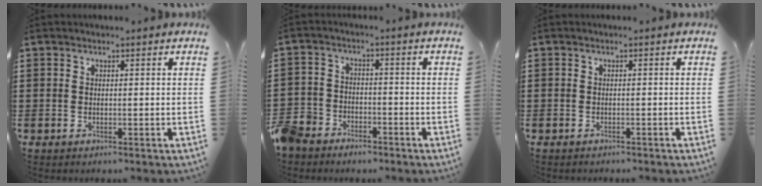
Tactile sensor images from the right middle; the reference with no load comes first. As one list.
[{"total": 5.1, "force": [-4.6, 2.2, 0.6], "torque": [-0.048, 0.001, -0.104]}, {"total": 0.6, "force": [-0.6, 0.1, 0.0], "torque": [-0.001, 0.000, -0.013]}]